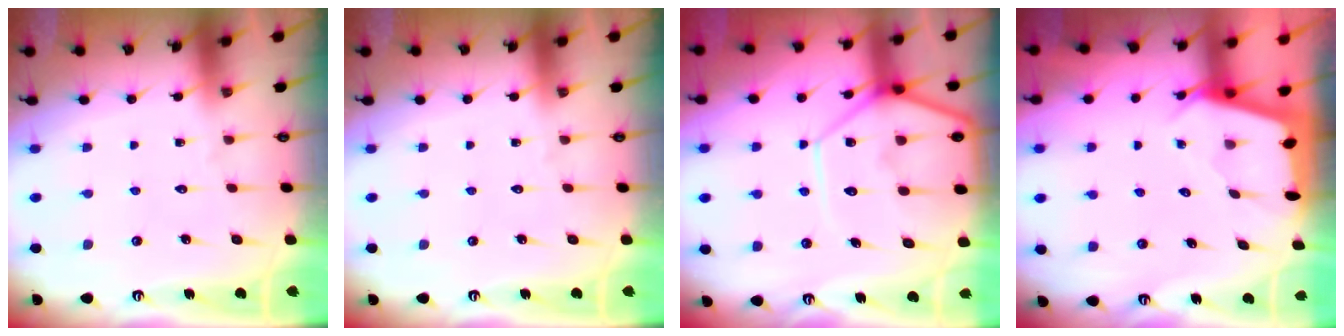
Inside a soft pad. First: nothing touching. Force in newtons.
{"total": 0.0}
{"total": 13.9, "press": 13.9, "slide": 1.4}
{"total": 2.6, "press": 2.5, "slide": 0.3}